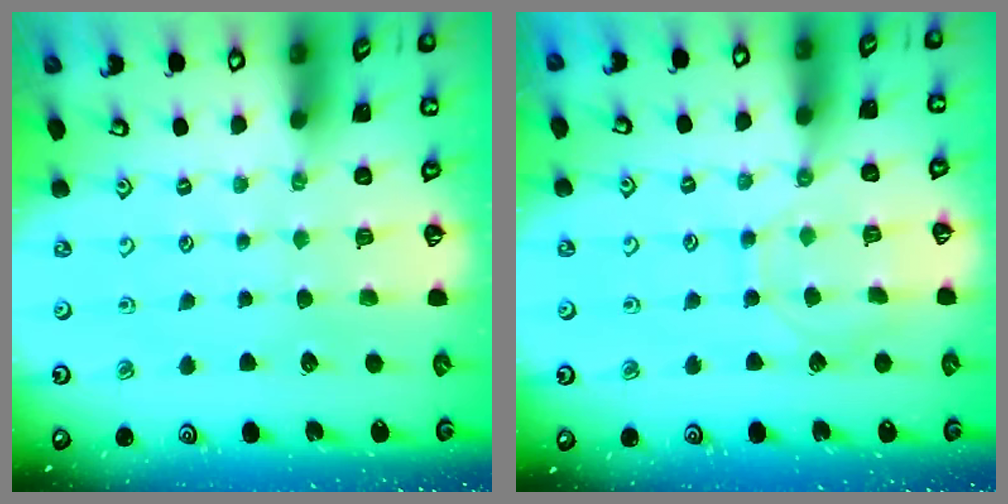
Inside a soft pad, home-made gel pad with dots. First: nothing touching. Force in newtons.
{"total": 8.4, "press": 8.3, "slide": 1.0}